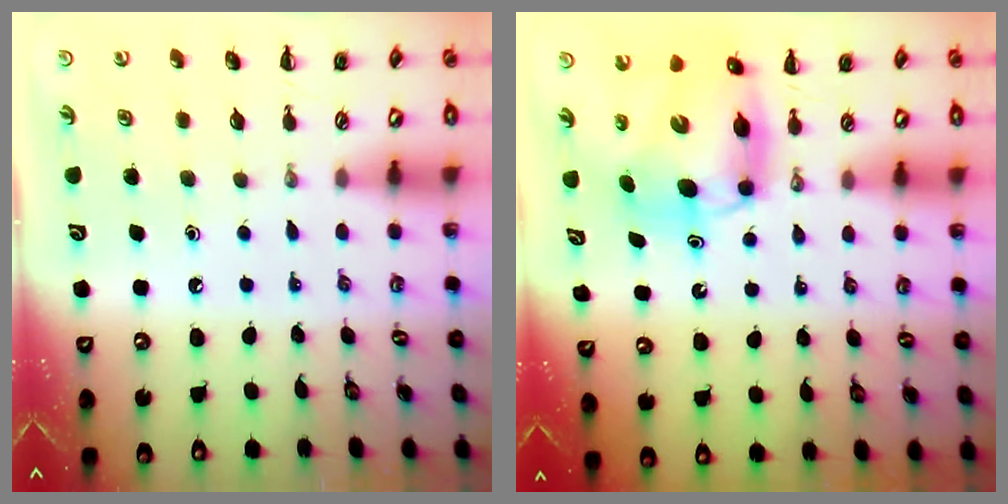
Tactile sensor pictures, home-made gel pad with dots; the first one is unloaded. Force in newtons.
{"total": 7.8, "press": 7.3, "slide": 2.6}